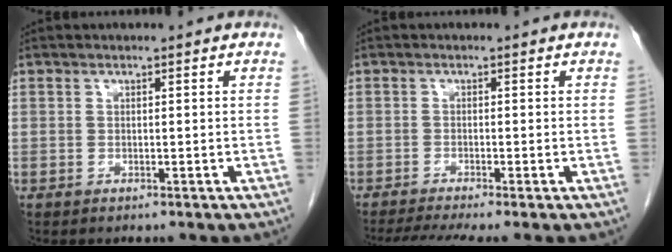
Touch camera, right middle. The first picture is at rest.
{"total": 5.1, "force": [-4.1, -0.5, 3.0], "torque": [-0.050, -0.011, -0.068]}